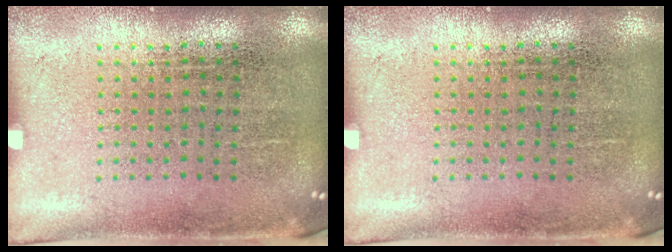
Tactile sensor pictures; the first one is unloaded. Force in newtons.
{"total": 0.0}